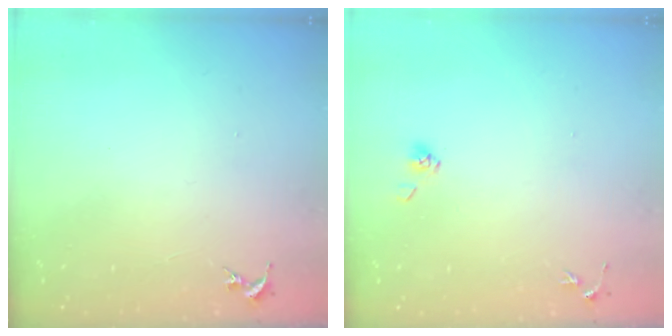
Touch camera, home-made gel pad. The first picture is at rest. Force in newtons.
{"total": 3.9, "press": 3.5, "slide": 1.7}